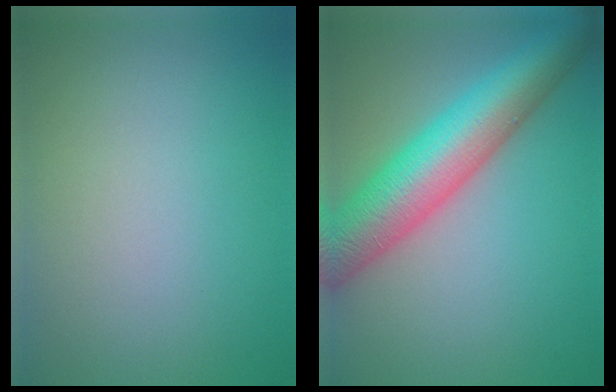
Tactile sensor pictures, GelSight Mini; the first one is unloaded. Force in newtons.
{"total": 10.1, "press": 10.1, "slide": 0.3}